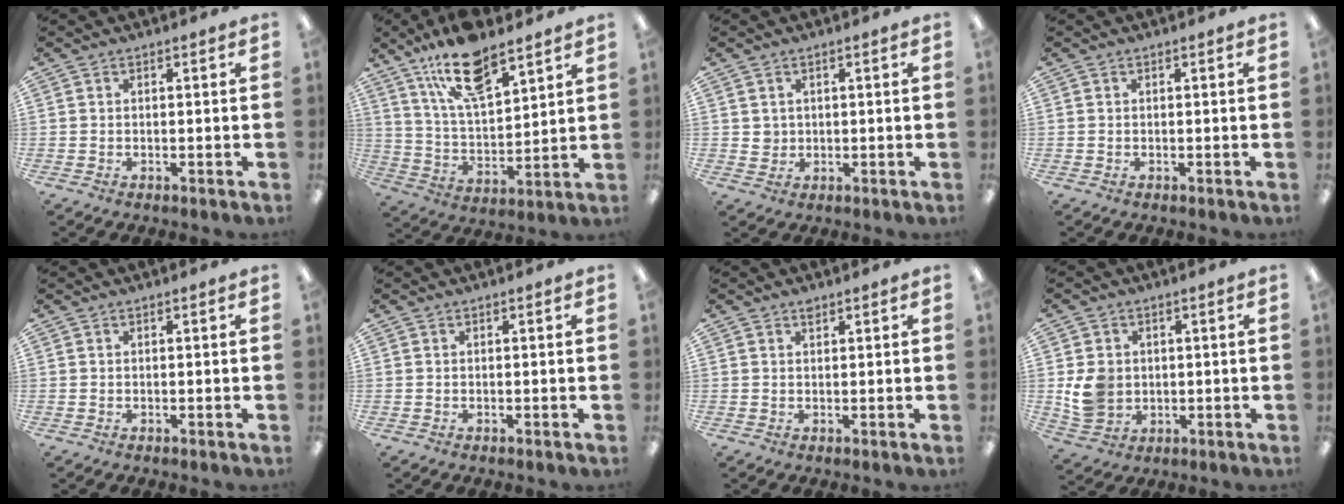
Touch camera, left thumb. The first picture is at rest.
{"total": 16.6, "force": [11.5, 6.1, 10.2], "torque": [-0.183, -0.047, 0.199]}
{"total": 2.3, "force": [0.9, 2.1, 0.3], "torque": [-0.001, 0.000, 0.015]}
{"total": 0.0}
{"total": 0.0}
{"total": 0.0}
{"total": 1.2, "force": [0.9, 0.5, 0.5], "torque": [-0.004, -0.003, 0.015]}
{"total": 7.5, "force": [0.4, 6.6, 3.4], "torque": [-0.068, 0.011, 0.012]}